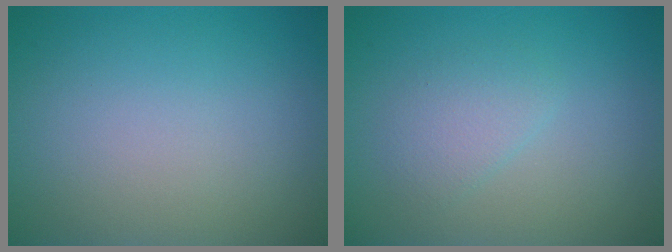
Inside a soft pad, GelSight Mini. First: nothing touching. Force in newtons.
{"total": 1.8, "press": 1.8, "slide": 0.1}